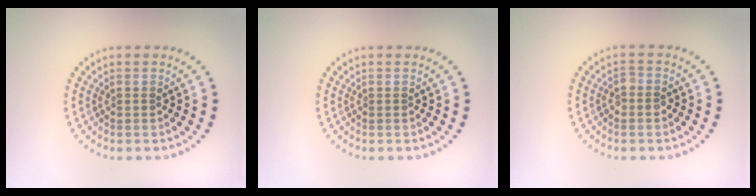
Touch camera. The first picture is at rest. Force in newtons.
{"total": 0.0}
{"total": 1.1, "press": 1.0, "slide": 0.3}